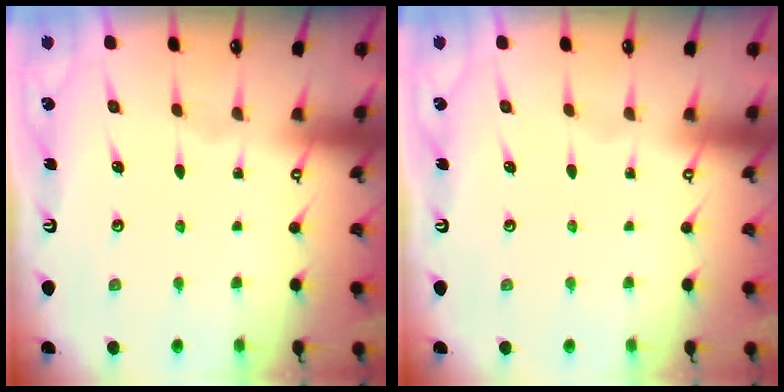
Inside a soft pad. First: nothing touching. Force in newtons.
{"total": 0.0}